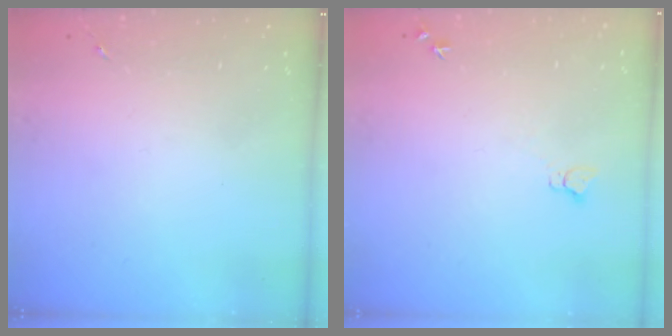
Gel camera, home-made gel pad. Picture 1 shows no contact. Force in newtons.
{"total": 4.1, "press": 4.0, "slide": 0.5}